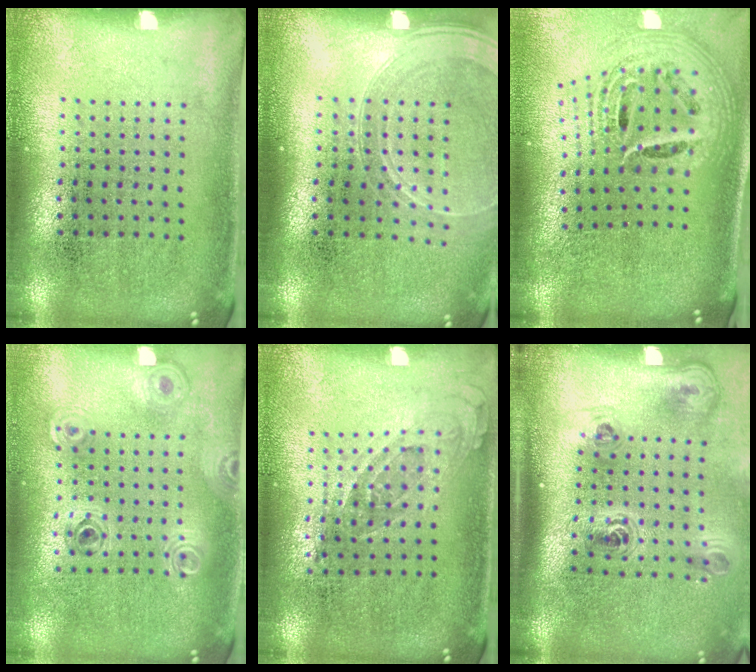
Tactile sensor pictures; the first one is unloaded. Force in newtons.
{"total": 1.7, "press": 1.6, "slide": 0.7}
{"total": 2.6, "press": 1.8, "slide": 1.9}
{"total": 0.8, "press": 0.8, "slide": 0.1}
{"total": 0.8, "press": 0.8, "slide": 0.3}
{"total": 2.3, "press": 1.5, "slide": 1.7}